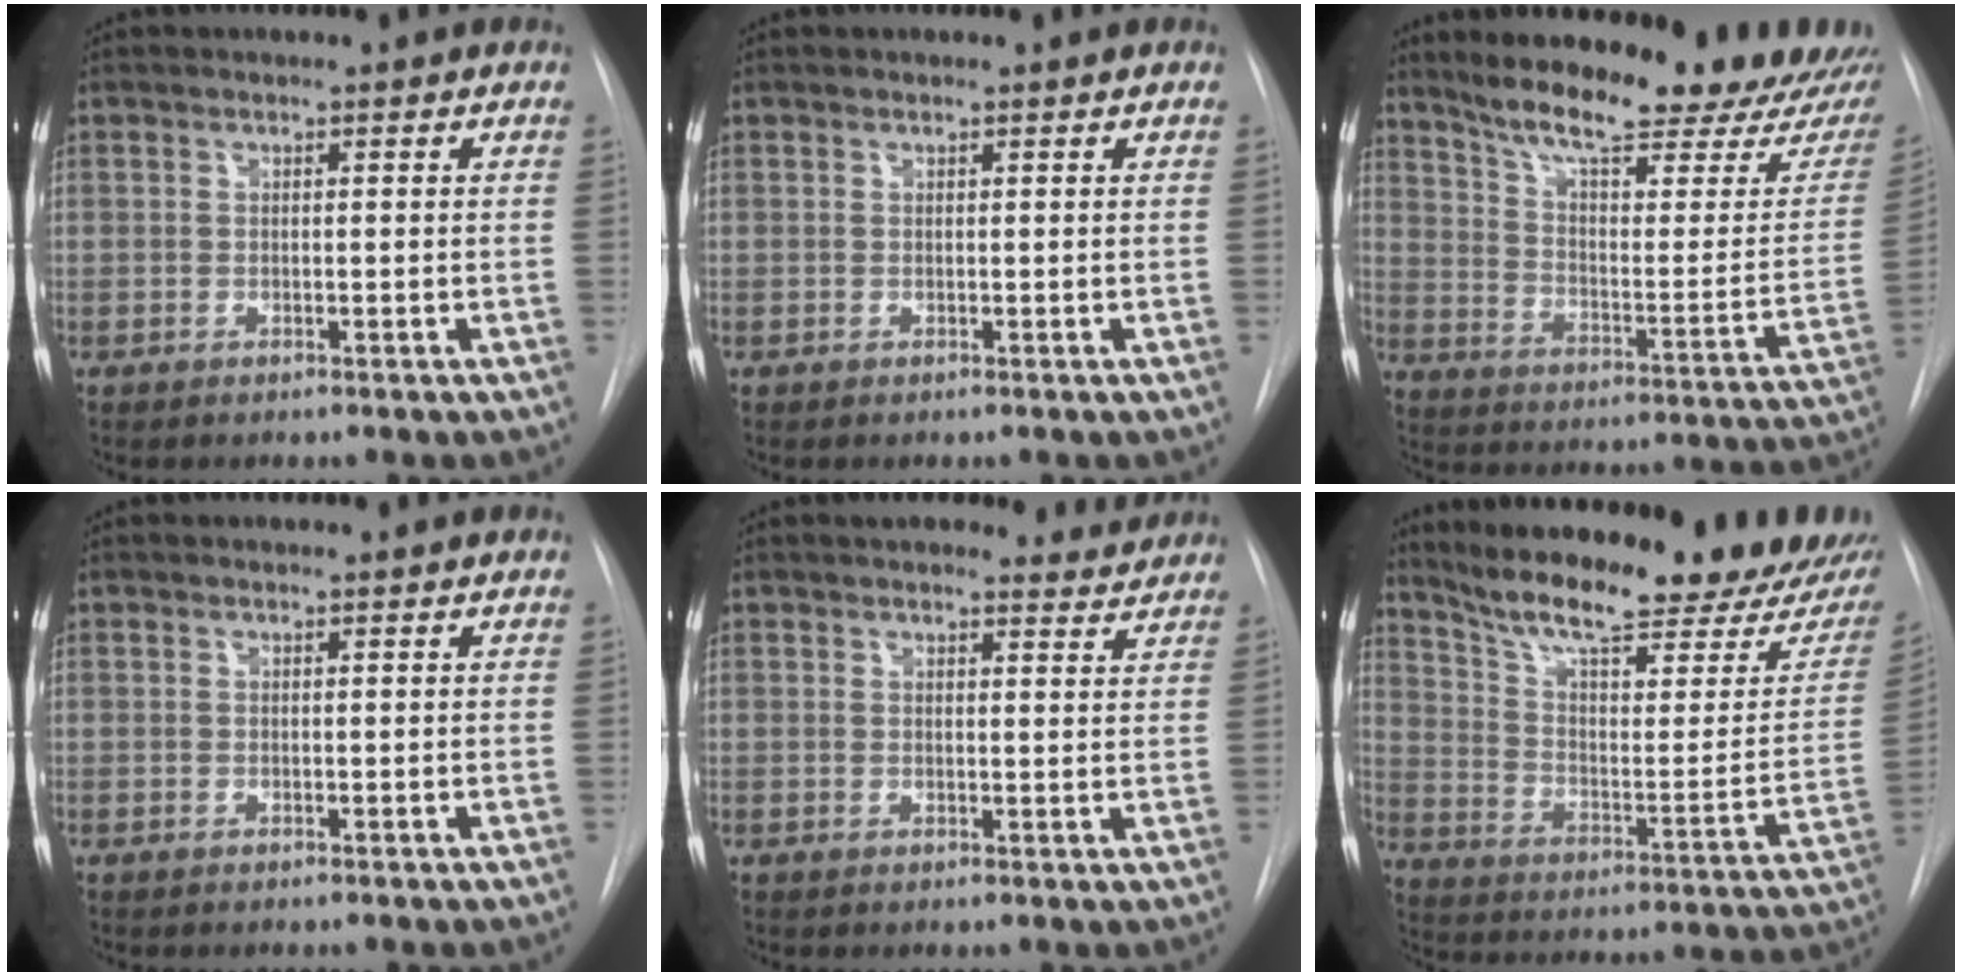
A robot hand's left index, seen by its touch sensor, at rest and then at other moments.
{"total": 0.0}
{"total": 23.7, "force": [20.7, 3.0, 11.2], "torque": [-0.163, -0.063, 0.280]}
{"total": 0.0}
{"total": 7.3, "force": [7.0, 1.5, 1.2], "torque": [-0.002, -0.001, 0.070]}
{"total": 25.3, "force": [21.8, 3.2, 12.3], "torque": [-0.188, -0.064, 0.301]}